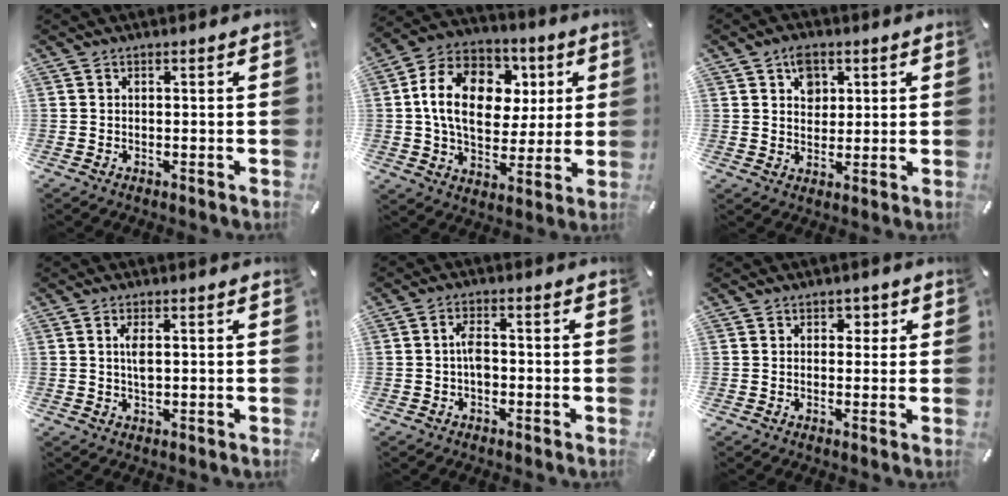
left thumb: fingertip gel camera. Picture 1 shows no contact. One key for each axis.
{"total": 18.6, "fx": 3.3, "fy": 13.7, "fz": 12.1, "tx": -0.213, "ty": 0.008, "tz": 0.060}
{"total": 5.7, "fx": 2.3, "fy": 4.7, "fz": 2.3, "tx": -0.026, "ty": -0.002, "tz": 0.038}
{"total": 3.3, "fx": 0.5, "fy": 1.2, "fz": 3.0, "tx": -0.071, "ty": 0.002, "tz": 0.005}
{"total": 3.8, "fx": -0.7, "fy": 2.1, "fz": 3.1, "tx": -0.065, "ty": 0.006, "tz": -0.014}
{"total": 2.3, "fx": 0.7, "fy": 1.9, "fz": 1.0, "tx": 0.000, "ty": -0.002, "tz": 0.002}